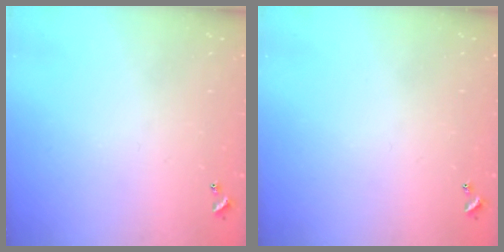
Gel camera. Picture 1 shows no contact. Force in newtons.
{"total": 0.0}